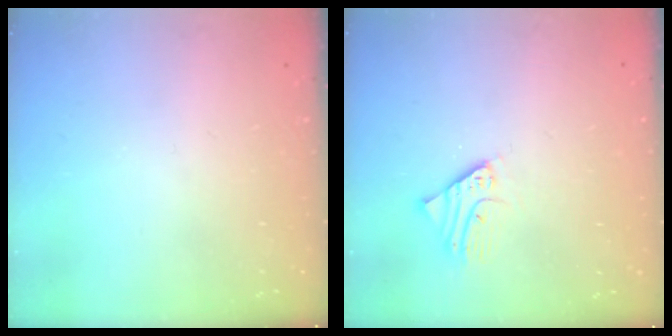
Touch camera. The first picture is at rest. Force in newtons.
{"total": 2.2, "press": 2.2, "slide": 0.2}